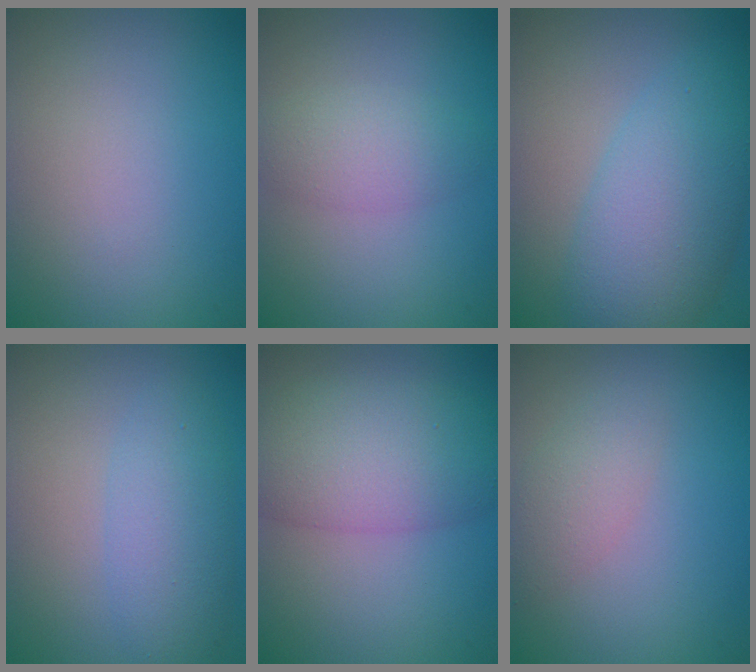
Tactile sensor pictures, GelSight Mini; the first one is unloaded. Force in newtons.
{"total": 2.7, "press": 2.7, "slide": 0.1}
{"total": 7.1, "press": 7.1, "slide": 0.1}
{"total": 3.7, "press": 3.7, "slide": 0.2}
{"total": 6.6, "press": 6.6, "slide": 0.2}
{"total": 2.3, "press": 2.3, "slide": 0.1}